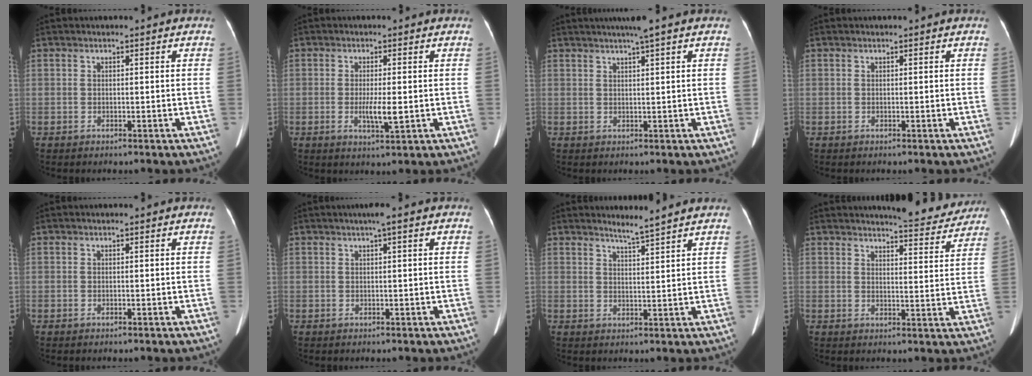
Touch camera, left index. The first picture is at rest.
{"total": 3.6, "force": [-0.5, 0.5, 3.5], "torque": [-0.068, -0.006, -0.007]}
{"total": 4.2, "force": [2.9, -0.7, 2.9], "torque": [-0.045, 0.017, 0.049]}
{"total": 0.0}
{"total": 0.0}
{"total": 1.9, "force": [1.0, -0.2, 1.5], "torque": [-0.029, 0.008, 0.016]}
{"total": 3.5, "force": [3.2, -1.0, 1.1], "torque": [-0.026, -0.006, 0.055]}
{"total": 9.5, "force": [9.2, 1.1, 2.3], "torque": [-0.026, -0.015, 0.104]}